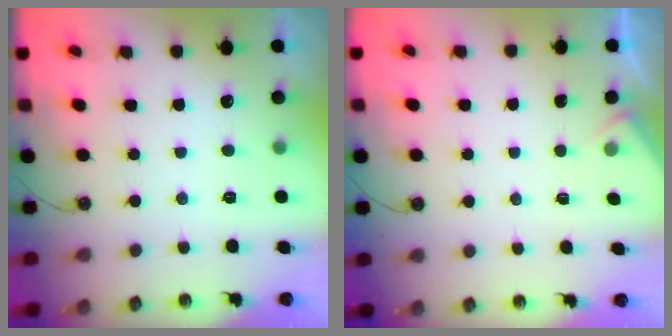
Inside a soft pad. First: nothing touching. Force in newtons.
{"total": 2.5, "press": 2.4, "slide": 0.4}